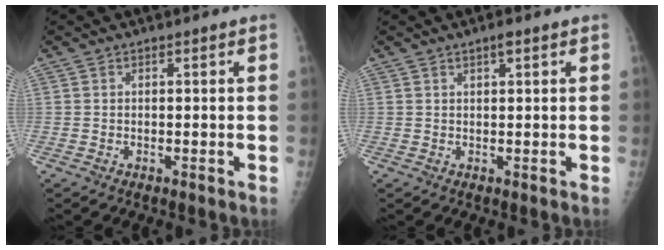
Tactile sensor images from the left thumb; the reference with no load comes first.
{"total": 1.4, "force": [0.9, 0.5, 1.0], "torque": [-0.013, -0.001, 0.011]}